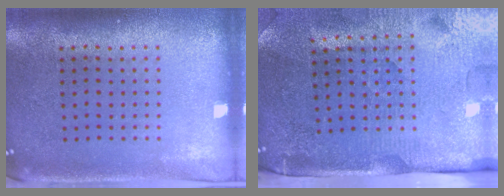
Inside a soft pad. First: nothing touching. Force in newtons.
{"total": 4.4, "press": 3.7, "slide": 2.4}